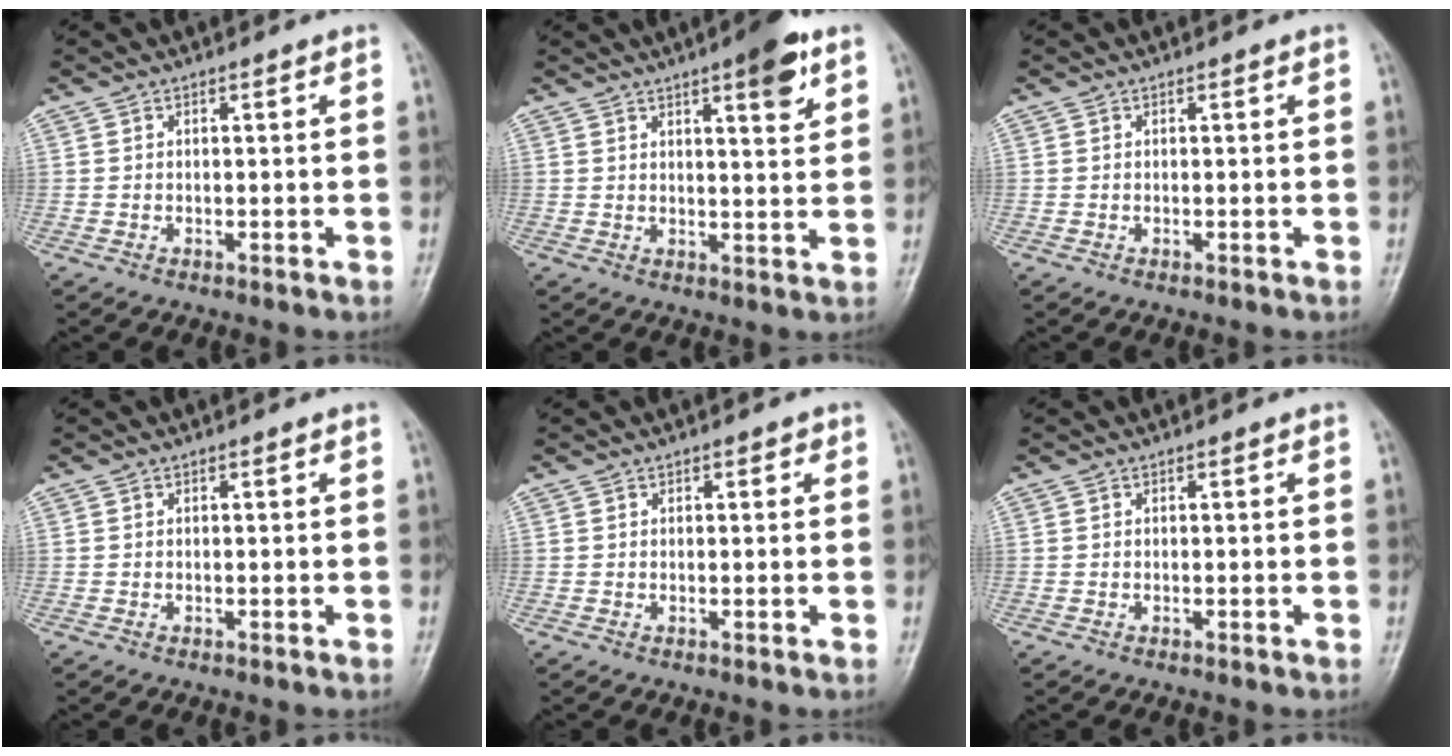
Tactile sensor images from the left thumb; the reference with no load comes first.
{"total": 7.5, "force": [4.2, 1.9, 6.0], "torque": [-0.072, -0.018, 0.053]}
{"total": 0.0}
{"total": 0.0}
{"total": 1.2, "force": [0.6, 0.7, 0.8], "torque": [-0.002, 0.001, 0.004]}
{"total": 0.0}